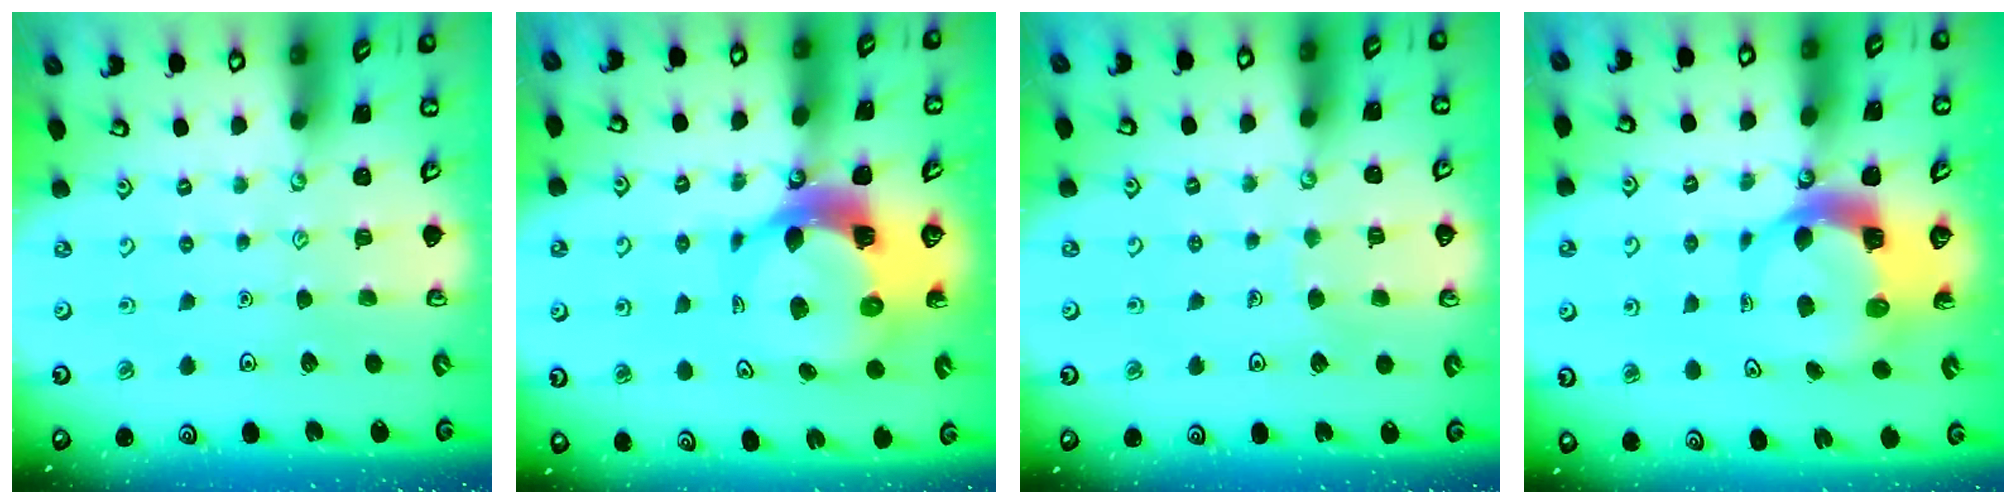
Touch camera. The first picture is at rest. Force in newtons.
{"total": 12.0, "press": 11.9, "slide": 1.3}
{"total": 4.1, "press": 4.1, "slide": 0.3}
{"total": 7.3, "press": 7.2, "slide": 1.2}